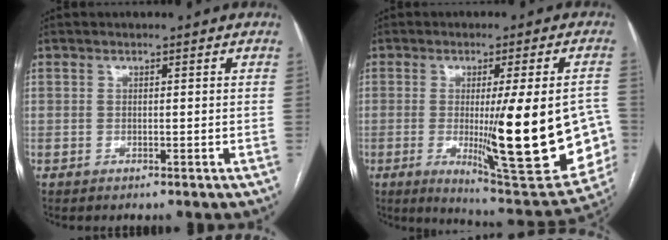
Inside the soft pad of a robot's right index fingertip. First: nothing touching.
{"total": 21.7, "force": [-3.3, 2.8, 21.3], "torque": [-0.221, -0.018, -0.028]}